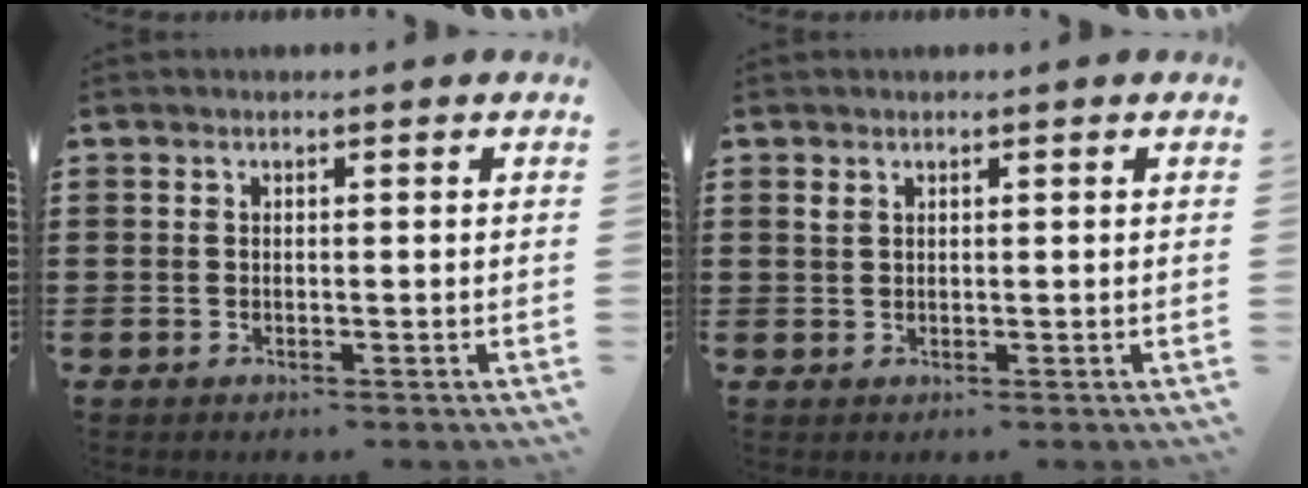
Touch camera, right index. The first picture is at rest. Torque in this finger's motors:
{"motor_torque": [0.02, -0.01, 0.01, 0.03]}